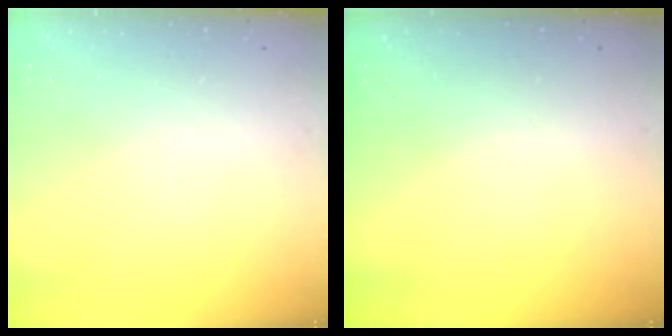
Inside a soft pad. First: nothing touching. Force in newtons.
{"total": 0.0}